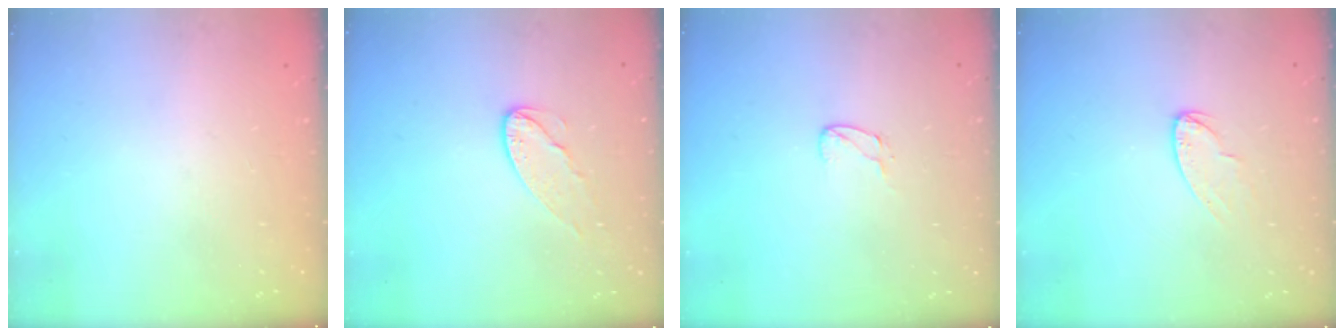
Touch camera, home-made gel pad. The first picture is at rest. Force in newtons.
{"total": 6.8, "press": 6.8, "slide": 0.2}
{"total": 3.9, "press": 3.9, "slide": 0.3}
{"total": 6.4, "press": 6.4, "slide": 0.6}